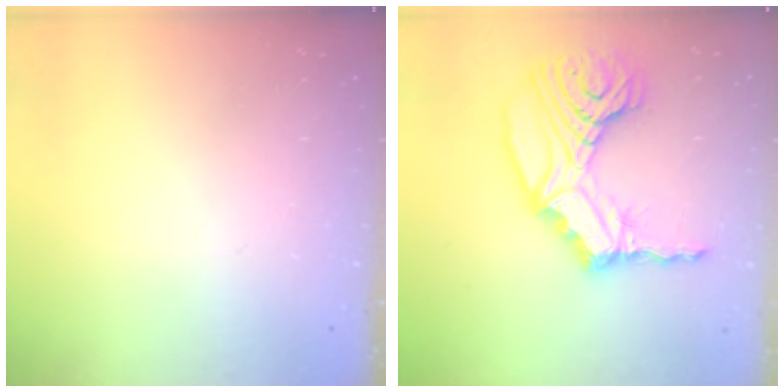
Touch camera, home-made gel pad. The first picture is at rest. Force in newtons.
{"total": 22.9, "press": 22.6, "slide": 3.7}